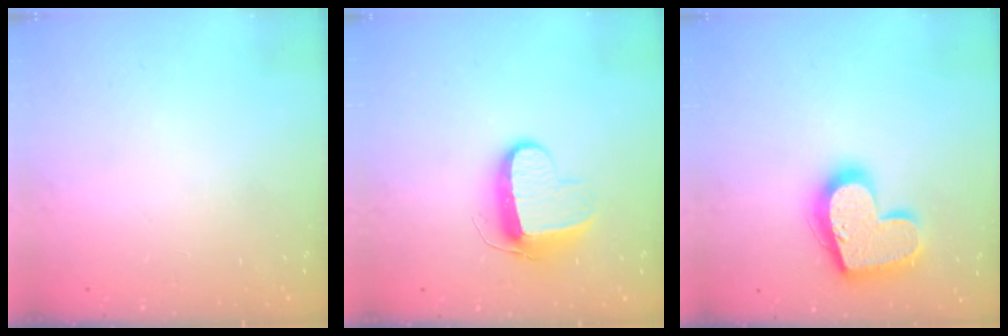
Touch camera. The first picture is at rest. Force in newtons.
{"total": 9.5, "press": 9.5, "slide": 0.2}
{"total": 17.8, "press": 17.8, "slide": 1.2}